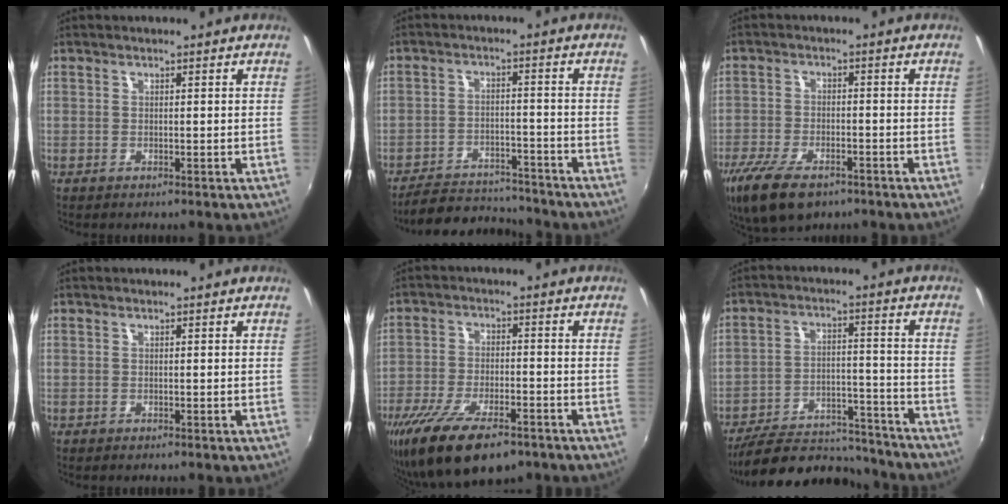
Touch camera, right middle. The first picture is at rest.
{"total": 11.8, "force": [-11.0, 3.0, 3.2], "torque": [-0.089, 0.006, -0.162]}
{"total": 12.7, "force": [-8.4, 5.7, 7.6], "torque": [-0.186, -0.036, -0.150]}
{"total": 0.0}
{"total": 15.0, "force": [-10.2, 5.4, 9.6], "torque": [-0.199, -0.042, -0.175]}
{"total": 20.6, "force": [-18.4, 6.2, 7.0], "torque": [-0.137, 0.013, -0.250]}